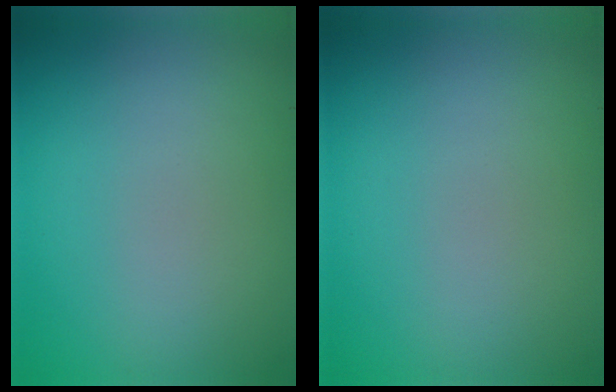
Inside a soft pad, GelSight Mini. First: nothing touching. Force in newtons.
{"total": 0.0}